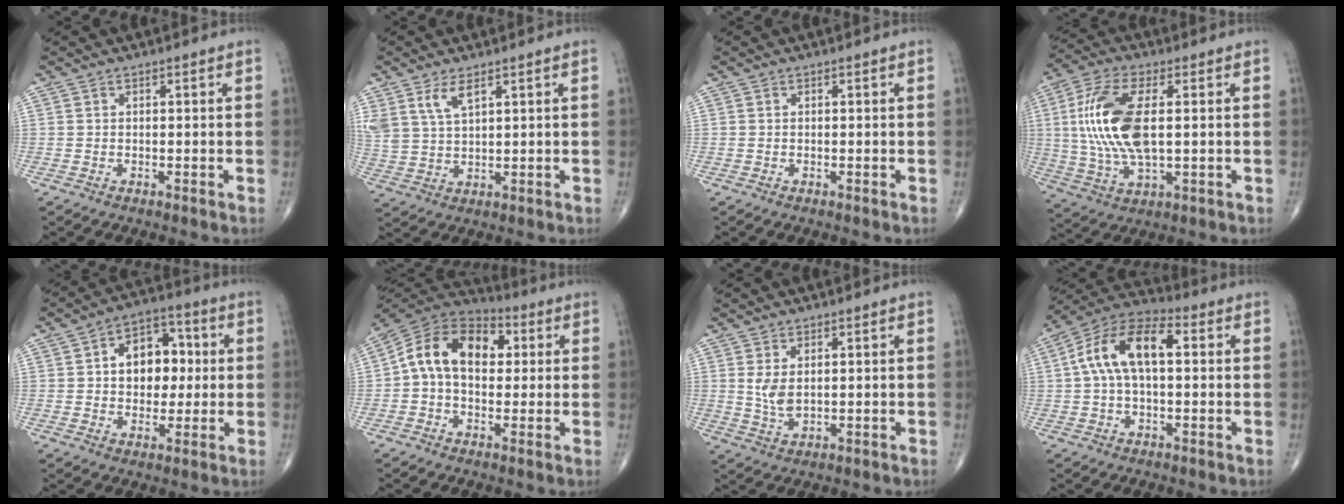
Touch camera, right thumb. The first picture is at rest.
{"total": 5.9, "force": [3.5, 2.5, 4.0], "torque": [-0.082, -0.014, 0.078]}
{"total": 0.0}
{"total": 15.8, "force": [1.8, 6.9, 14.1], "torque": [-0.302, 0.000, 0.037]}
{"total": 11.6, "force": [1.5, 8.1, 8.1], "torque": [-0.073, 0.017, 0.019]}
{"total": 14.7, "force": [2.2, 9.9, 10.7], "torque": [-0.159, 0.031, 0.025]}
{"total": 4.0, "force": [0.9, 2.0, 3.3], "torque": [-0.064, -0.011, 0.025]}
{"total": 12.9, "force": [2.0, 6.4, 11.0], "torque": [-0.213, 0.040, 0.027]}